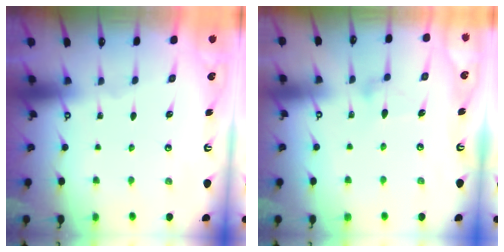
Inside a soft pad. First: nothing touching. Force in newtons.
{"total": 10.6, "press": 10.6, "slide": 0.3}